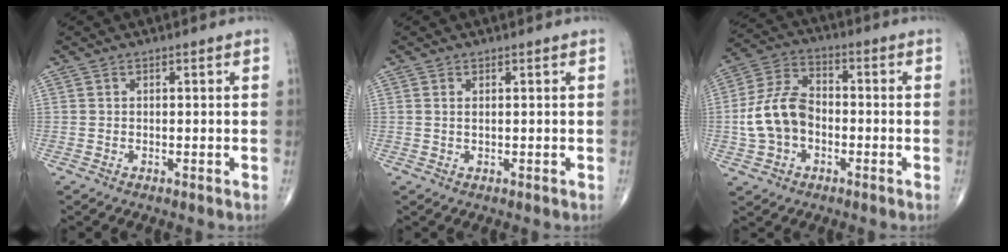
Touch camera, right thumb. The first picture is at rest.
{"total": 0.6, "force": [0.2, 0.2, 0.6], "torque": [-0.013, 0.000, 0.005]}
{"total": 11.2, "force": [-1.9, 7.8, 7.9], "torque": [-0.148, 0.036, -0.043]}